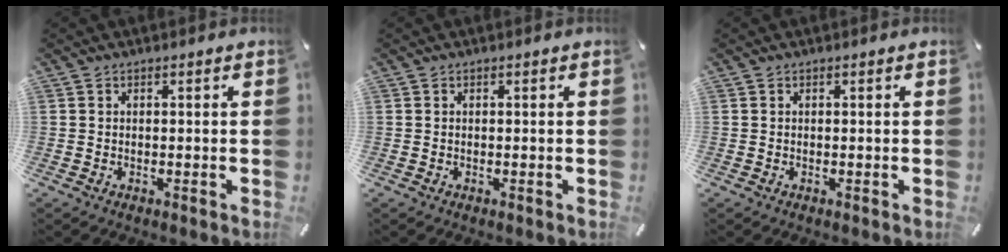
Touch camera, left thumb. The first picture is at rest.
{"total": 0.0}
{"total": 0.0}